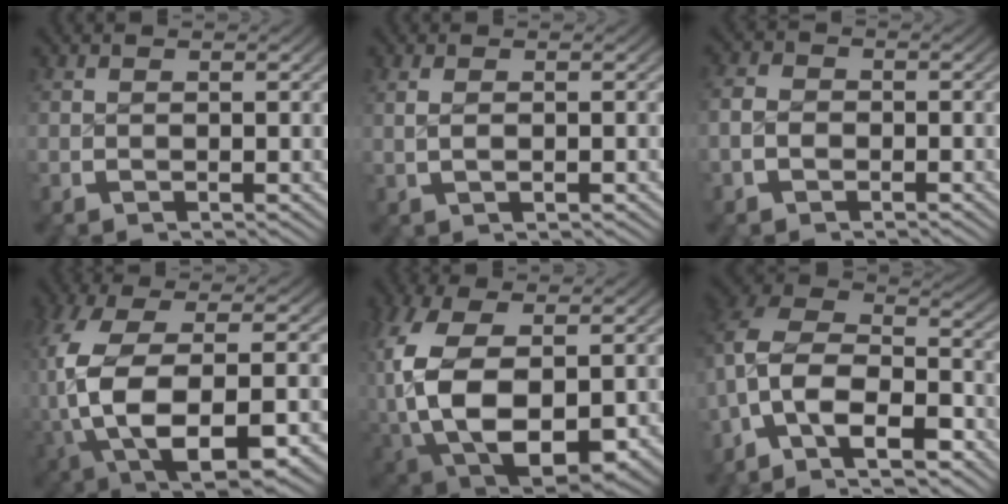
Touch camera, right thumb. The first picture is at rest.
{"total": 1.1, "force": [0.2, 0.3, 1.1], "torque": [-0.022, 0.001, 0.009]}
{"total": 2.2, "force": [-0.9, 1.7, 1.0], "torque": [-0.021, -0.003, -0.016]}
{"total": 14.4, "force": [-3.2, 8.3, 11.4], "torque": [-0.280, -0.063, -0.009]}
{"total": 13.4, "force": [-2.4, 8.6, 10.0], "torque": [-0.240, -0.067, 0.001]}
{"total": 14.5, "force": [-2.5, 10.8, 9.4], "torque": [-0.227, -0.055, -0.037]}